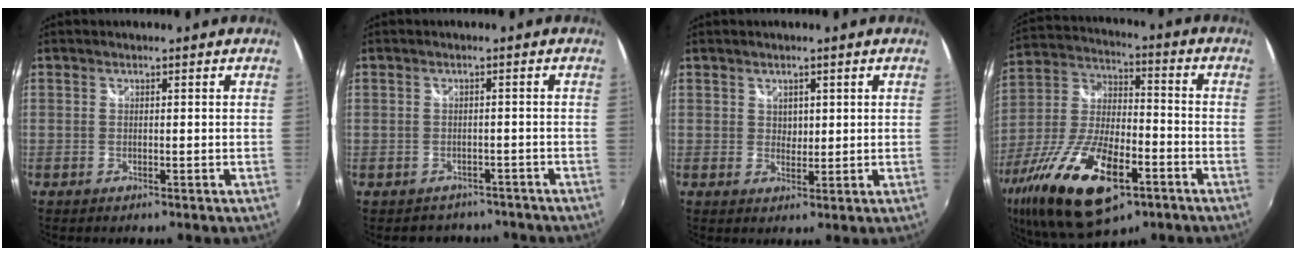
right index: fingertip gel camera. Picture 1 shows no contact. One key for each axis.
{"total": 5.3, "fx": -4.0, "fy": 3.4, "fz": 0.6, "tx": -0.007, "ty": 0.018, "tz": -0.050}
{"total": 2.1, "fx": 1.0, "fy": 1.7, "fz": 0.7, "tx": -0.004, "ty": 0.002, "tz": 0.019}
{"total": 23.9, "fx": -12.0, "fy": 9.9, "fz": 18.2, "tx": -0.378, "ty": -0.053, "tz": -0.204}